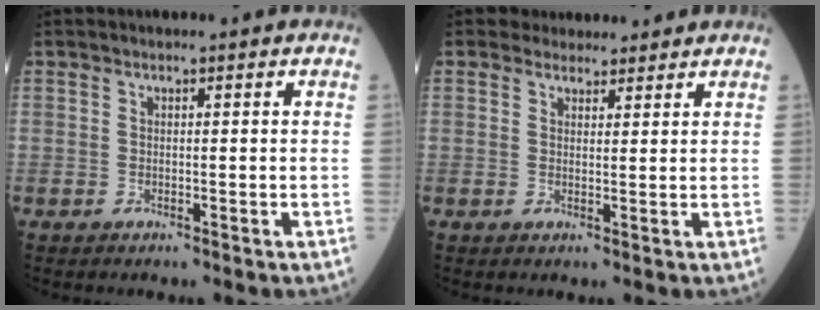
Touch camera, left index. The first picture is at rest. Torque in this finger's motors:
{"motor_torque": [0.47, -0.41, 0.03, -0.01]}